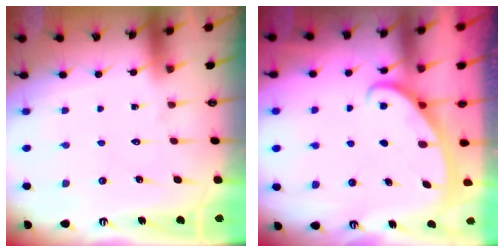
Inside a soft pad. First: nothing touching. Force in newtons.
{"total": 3.0, "press": 2.9, "slide": 0.4}